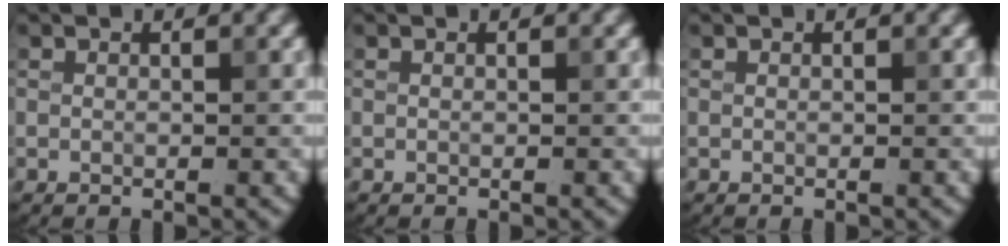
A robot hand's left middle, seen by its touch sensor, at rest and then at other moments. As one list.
[{"total": 0.0}, {"total": 0.0}]